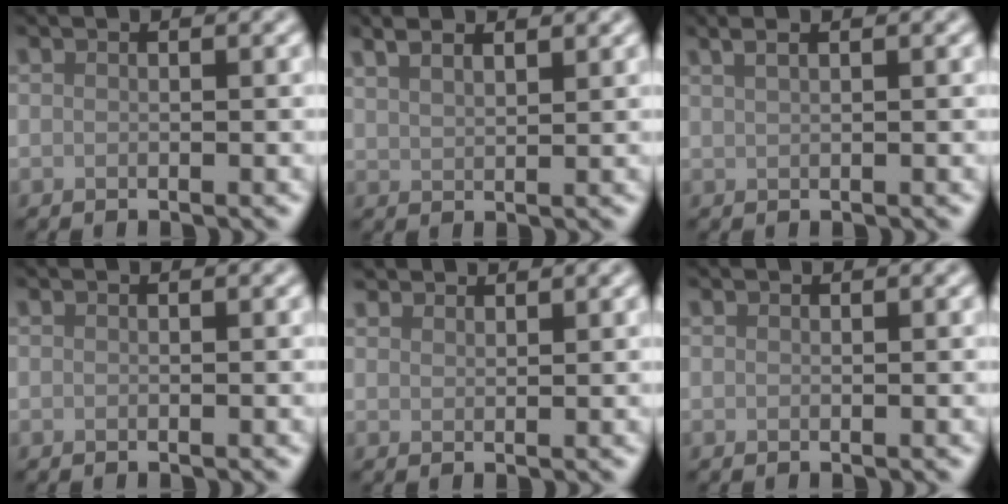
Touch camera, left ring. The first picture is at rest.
{"total": 3.0, "force": [2.3, 0.9, 1.7], "torque": [-0.020, 0.009, 0.034]}
{"total": 2.4, "force": [1.5, 1.0, 1.6], "torque": [-0.015, 0.003, 0.006]}
{"total": 0.0}
{"total": 2.4, "force": [2.3, 0.6, 0.4], "torque": [-0.005, 0.005, 0.036]}
{"total": 0.0}